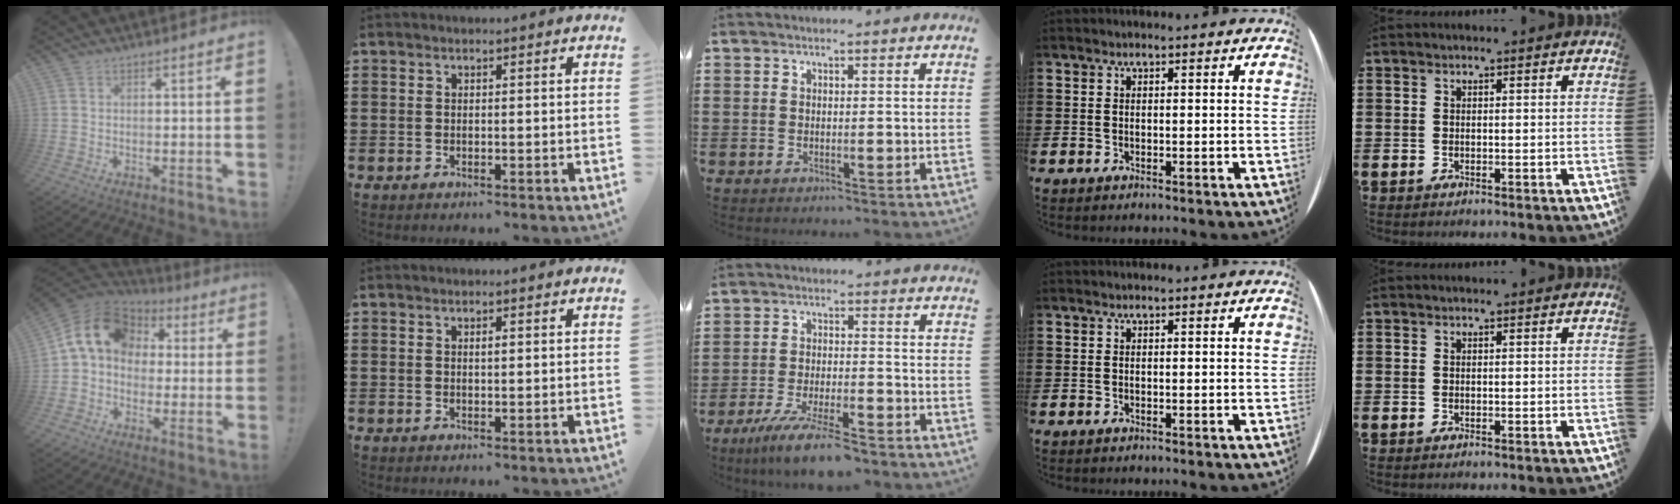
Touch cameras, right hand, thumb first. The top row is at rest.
{"thumb": {"total": 14.0, "force": [3.2, 10.7, 8.5], "torque": [-0.147, 0.003, 0.061]}, "index": {"total": 0.9, "force": [0.2, 0.3, 0.8], "torque": [-0.017, 0.001, 0.003]}, "middle": {"total": 7.4, "force": [-6.1, 0.6, 4.2], "torque": [-0.087, -0.011, -0.113]}}